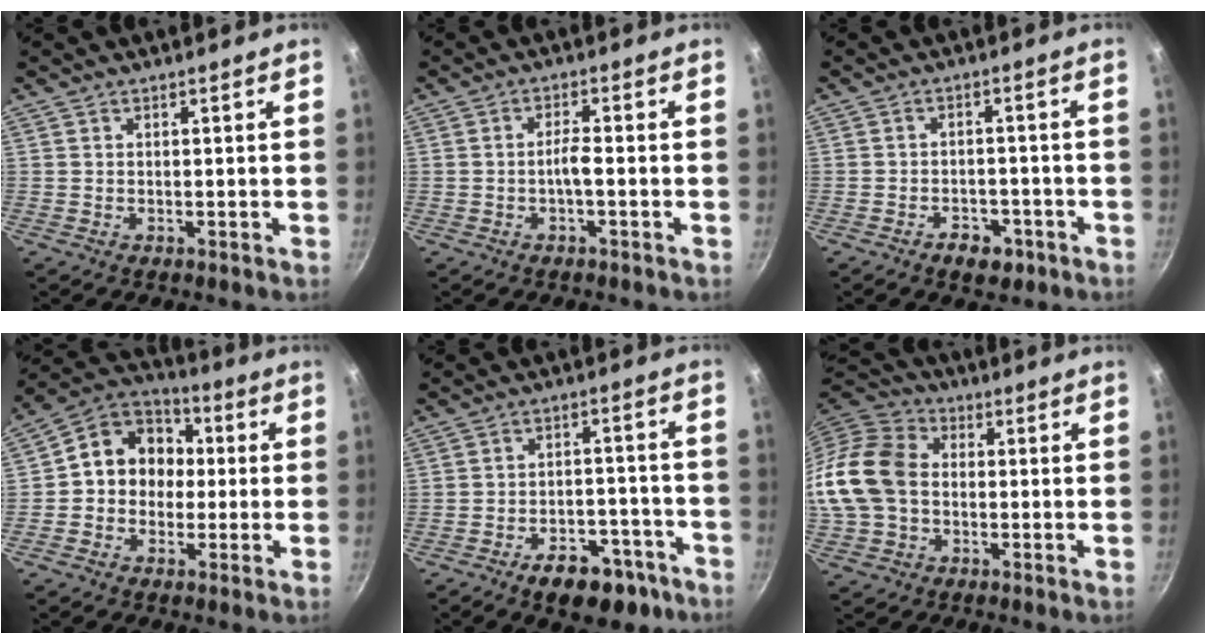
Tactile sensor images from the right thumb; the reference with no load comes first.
{"total": 2.6, "force": [-1.0, 0.5, 2.3], "torque": [-0.046, 0.014, -0.020]}
{"total": 4.5, "force": [-2.3, 2.7, 2.7], "torque": [-0.029, 0.017, -0.025]}
{"total": 12.2, "force": [0.2, 10.6, 5.9], "torque": [-0.049, 0.034, -0.020]}
{"total": 12.1, "force": [-7.7, 6.4, 6.7], "torque": [-0.054, 0.064, -0.100]}
{"total": 15.6, "force": [-0.6, 11.9, 10.0], "torque": [-0.182, 0.028, -0.022]}